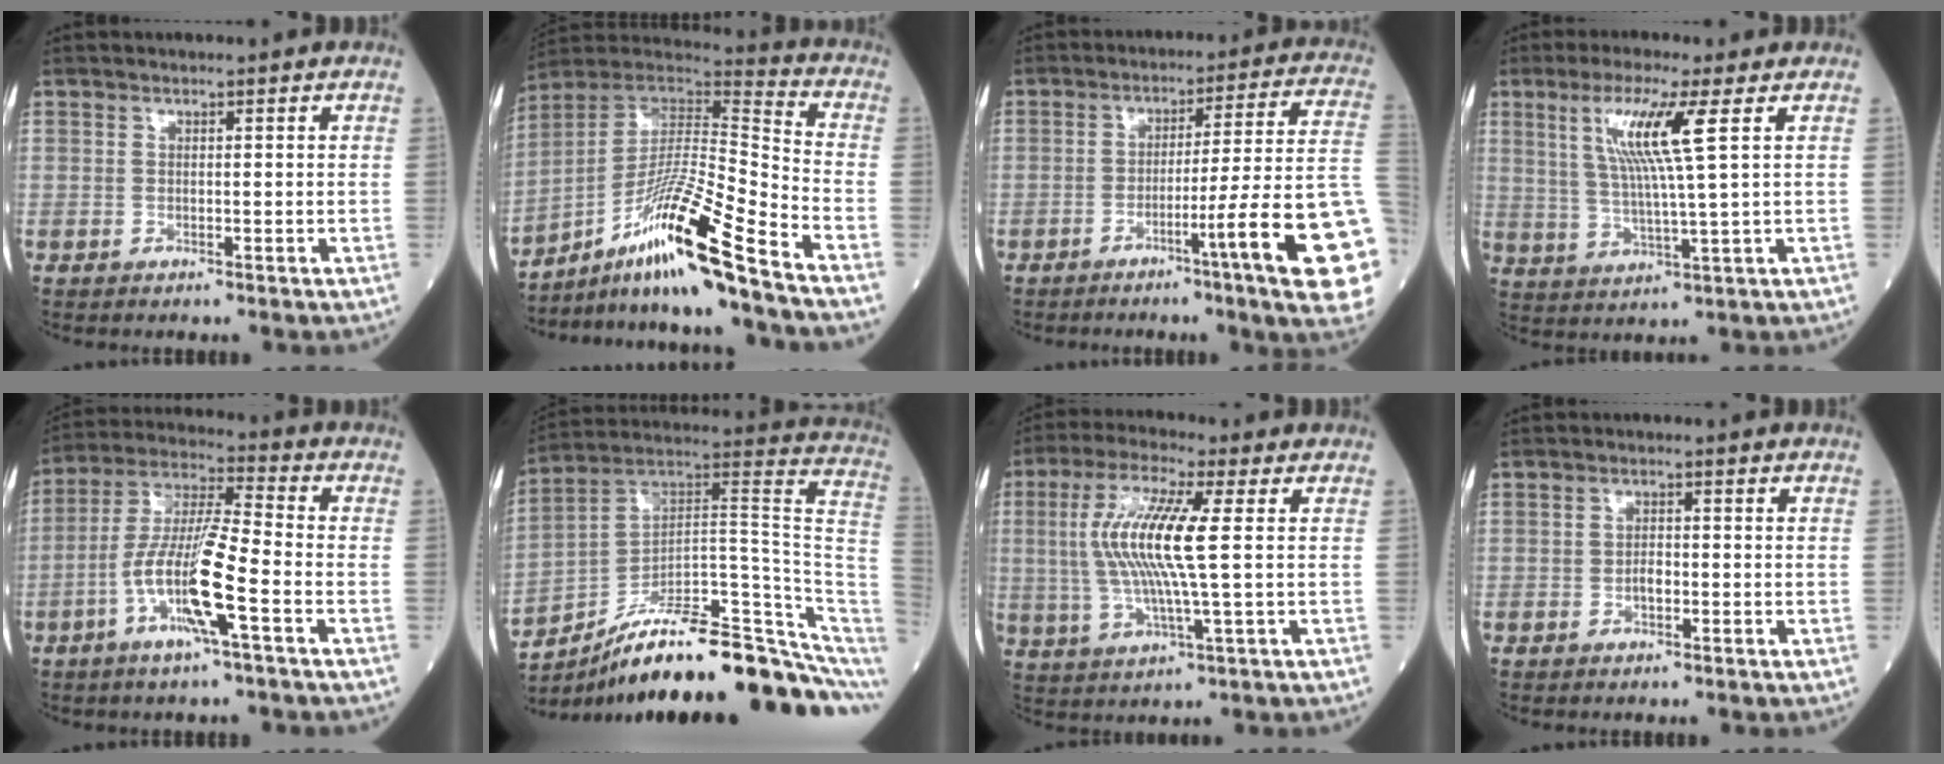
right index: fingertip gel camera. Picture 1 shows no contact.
{"total": 17.9, "force": [-11.5, -0.6, 13.7], "torque": [-0.270, -0.002, -0.207]}
{"total": 17.5, "force": [-5.7, -1.9, 16.4], "torque": [-0.162, 0.001, -0.085]}
{"total": 8.9, "force": [3.1, -0.9, 8.2], "torque": [-0.167, -0.001, 0.063]}
{"total": 12.2, "force": [-4.5, 0.4, 11.3], "torque": [-0.233, -0.001, -0.090]}
{"total": 25.3, "force": [-17.7, 3.2, 17.8], "torque": [-0.165, 0.060, -0.269]}
{"total": 11.6, "force": [1.2, 0.5, 11.6], "torque": [-0.250, 0.005, 0.020]}
{"total": 3.2, "force": [-1.3, 1.4, 2.5], "torque": [-0.046, 0.006, -0.023]}